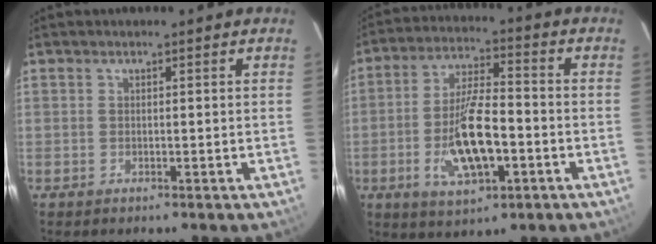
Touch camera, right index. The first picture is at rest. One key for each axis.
{"total": 13.1, "fx": -4.1, "fy": 4.8, "fz": 11.5, "tx": -0.231, "ty": -0.004, "tz": -0.067}